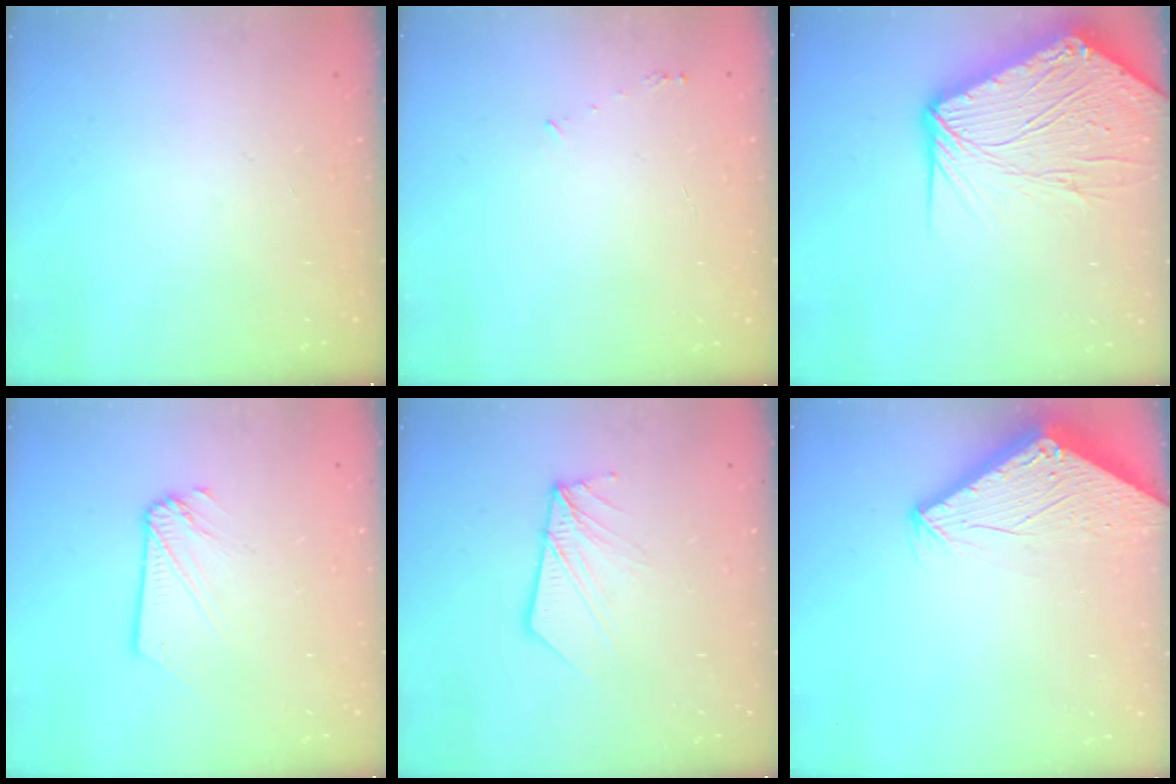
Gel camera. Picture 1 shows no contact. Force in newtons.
{"total": 3.2, "press": 3.2, "slide": 0.2}
{"total": 17.4, "press": 17.2, "slide": 2.1}
{"total": 2.5, "press": 2.5, "slide": 0.1}
{"total": 9.3, "press": 9.2, "slide": 1.3}
{"total": 2.8, "press": 2.8, "slide": 0.1}